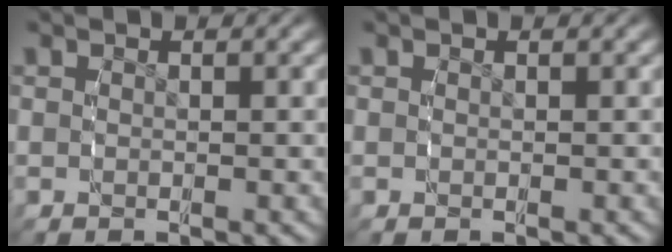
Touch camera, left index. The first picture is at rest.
{"total": 0.0}